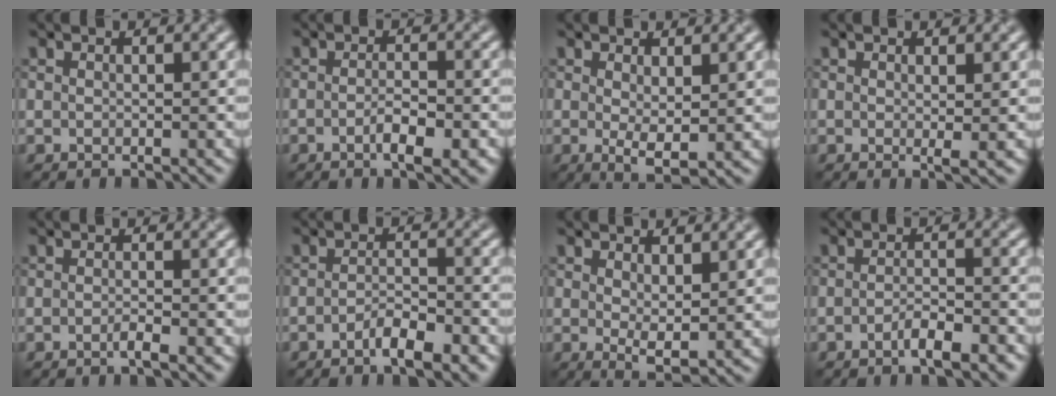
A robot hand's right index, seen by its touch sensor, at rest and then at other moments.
{"total": 3.2, "force": [-1.3, 0.8, 2.8], "torque": [-0.049, -0.002, -0.021]}
{"total": 2.7, "force": [0.3, 0.8, 2.6], "torque": [-0.043, -0.010, 0.009]}
{"total": 1.2, "force": [0.1, 0.1, 1.2], "torque": [-0.018, -0.008, 0.001]}
{"total": 1.4, "force": [-0.6, 0.3, 1.2], "torque": [-0.018, 0.001, -0.014]}
{"total": 3.5, "force": [-2.1, 0.9, 2.6], "torque": [-0.049, 0.004, -0.039]}
{"total": 2.5, "force": [0.7, 0.9, 2.3], "torque": [-0.038, -0.011, 0.016]}
{"total": 2.8, "force": [-1.6, 0.7, 2.2], "torque": [-0.039, 0.004, -0.031]}